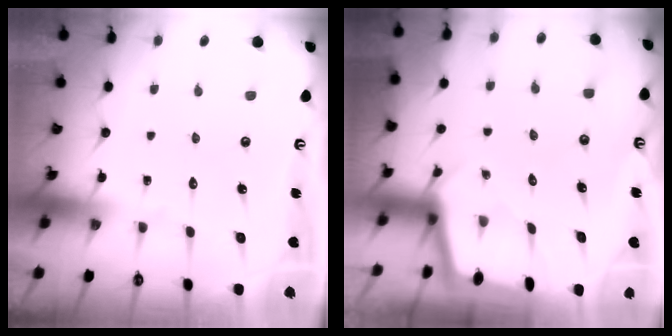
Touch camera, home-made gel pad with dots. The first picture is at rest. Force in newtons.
{"total": 1.6, "press": 1.6, "slide": 0.3}